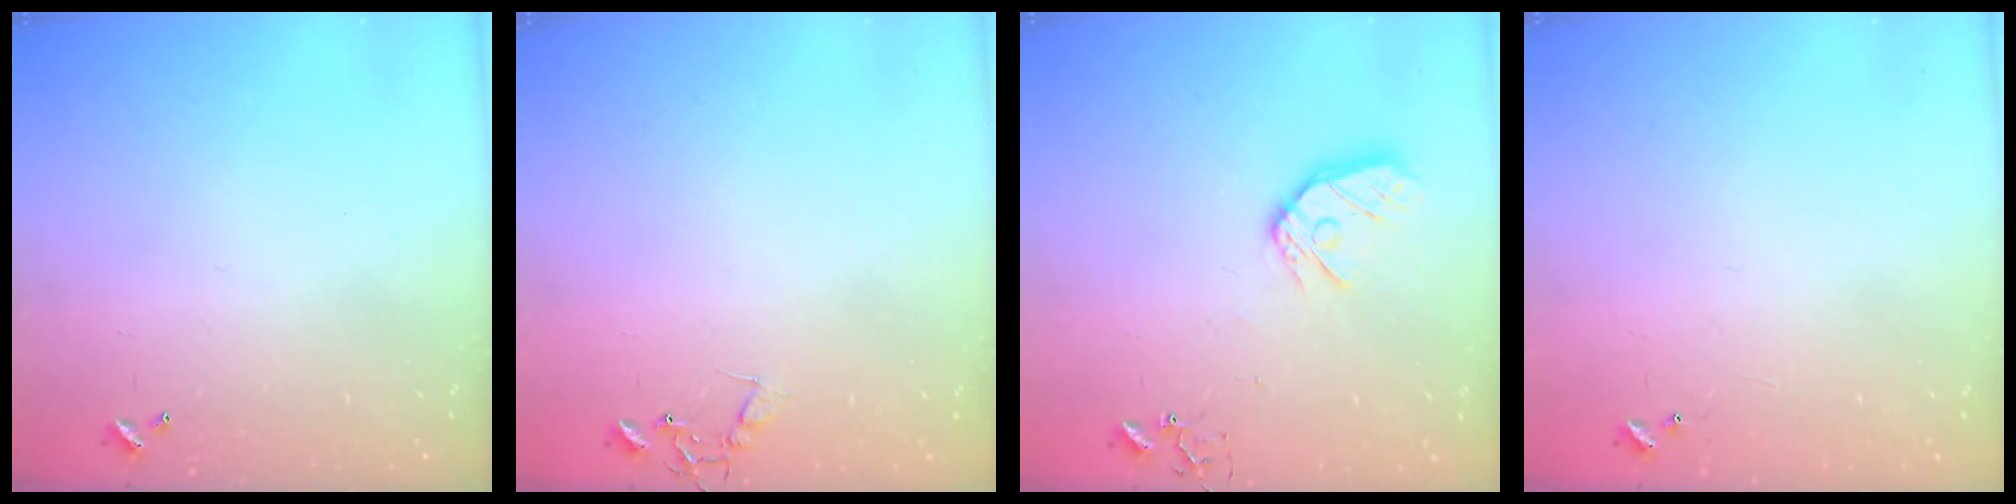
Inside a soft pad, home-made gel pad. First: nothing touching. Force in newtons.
{"total": 7.5, "press": 7.5, "slide": 0.4}
{"total": 11.3, "press": 11.2, "slide": 1.3}
{"total": 4.1, "press": 4.1, "slide": 0.5}